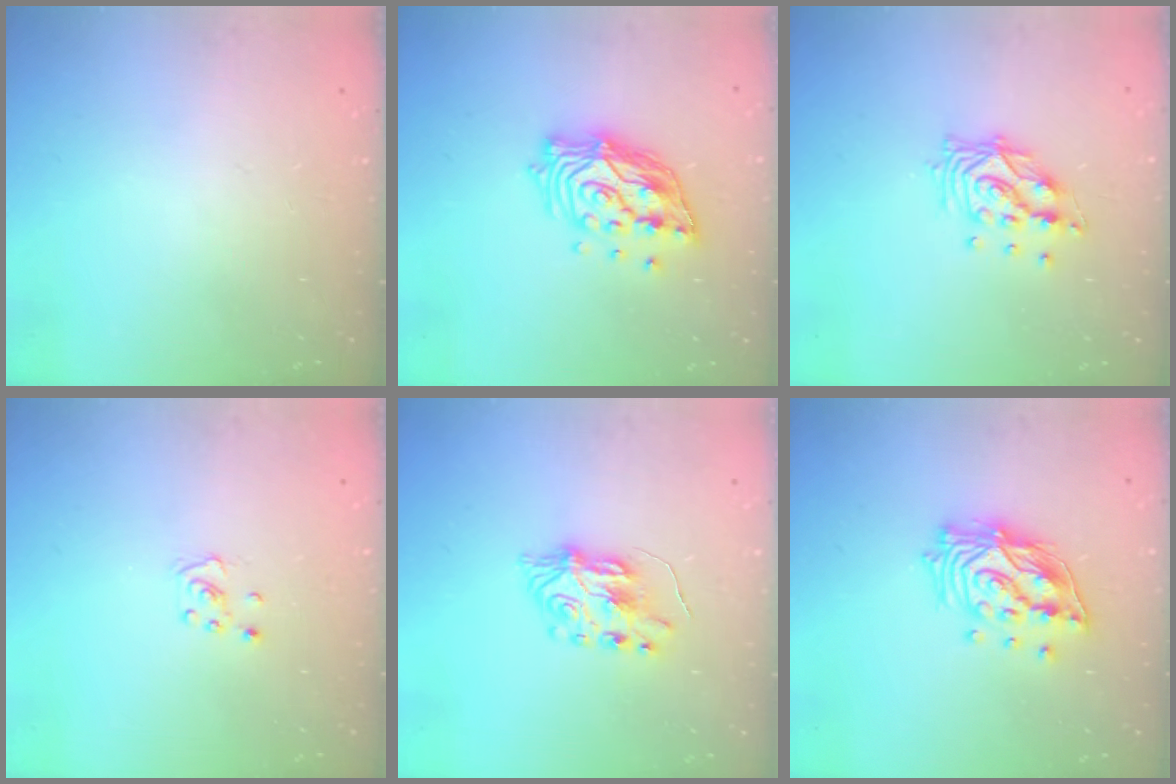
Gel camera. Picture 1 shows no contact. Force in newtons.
{"total": 14.3, "press": 14.1, "slide": 2.0}
{"total": 10.8, "press": 10.8, "slide": 0.7}
{"total": 2.8, "press": 2.8, "slide": 0.3}
{"total": 7.5, "press": 7.5, "slide": 0.8}
{"total": 16.0, "press": 15.9, "slide": 2.0}